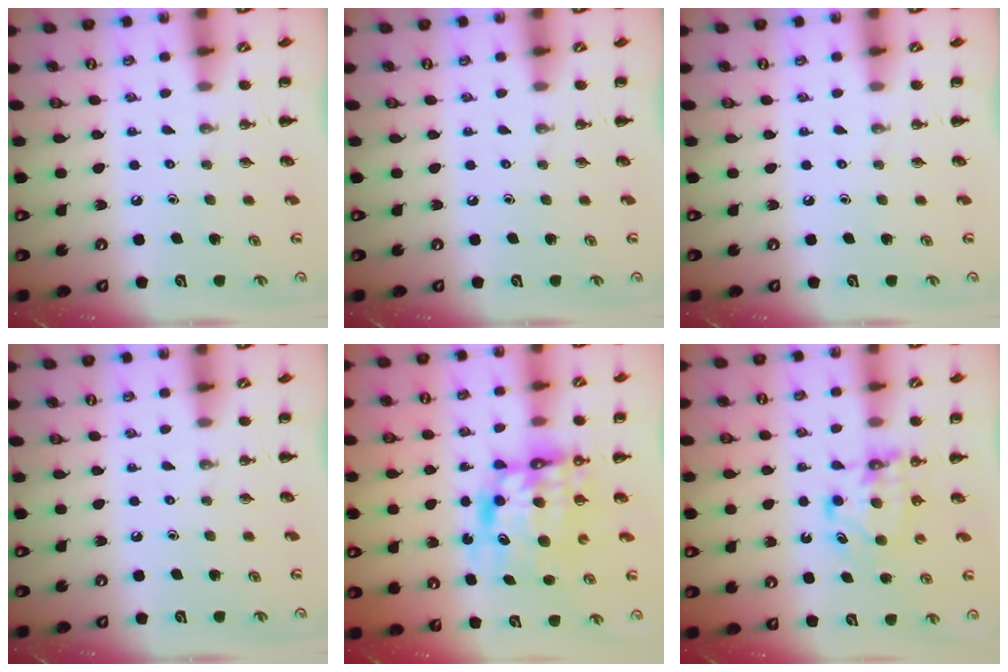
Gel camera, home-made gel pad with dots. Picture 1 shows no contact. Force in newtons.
{"total": 0.0}
{"total": 0.0}
{"total": 0.0}
{"total": 9.9, "press": 9.5, "slide": 2.6}
{"total": 6.1, "press": 6.0, "slide": 0.7}